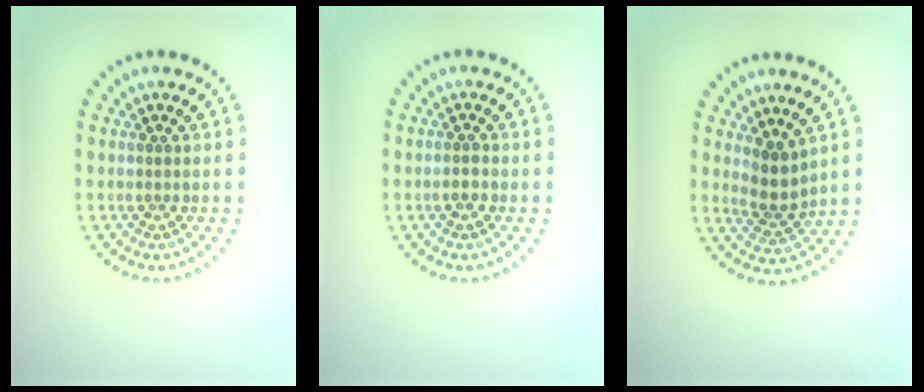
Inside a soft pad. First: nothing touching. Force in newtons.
{"total": 1.1, "press": 1.0, "slide": 0.5}
{"total": 2.6, "press": 2.0, "slide": 1.7}